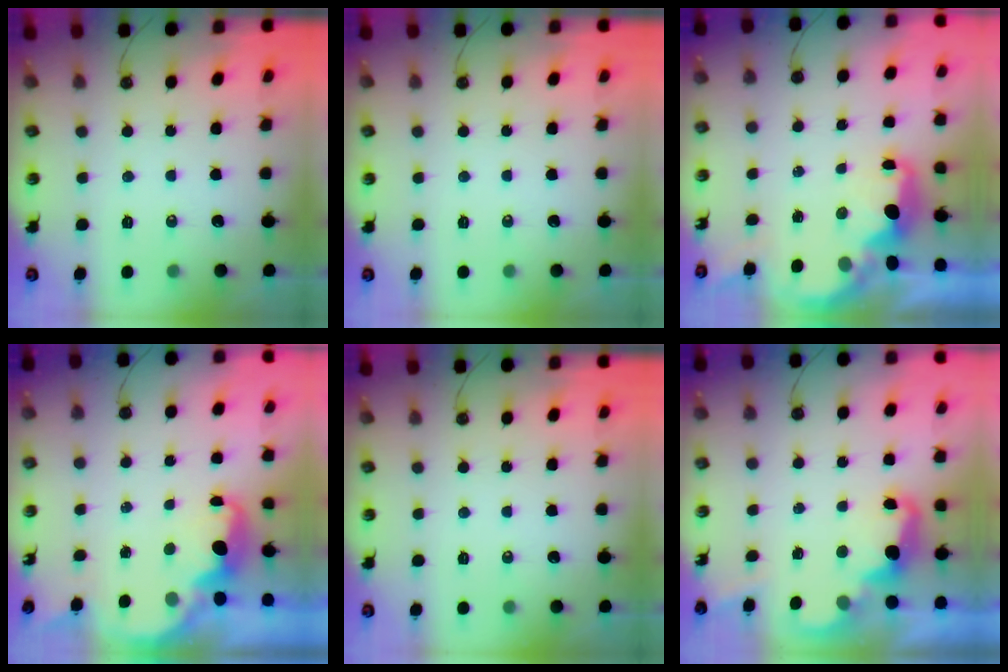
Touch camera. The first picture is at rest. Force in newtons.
{"total": 0.0}
{"total": 3.6, "press": 3.6, "slide": 0.4}
{"total": 2.7, "press": 2.6, "slide": 0.7}
{"total": 0.0}
{"total": 3.4, "press": 3.3, "slide": 0.8}